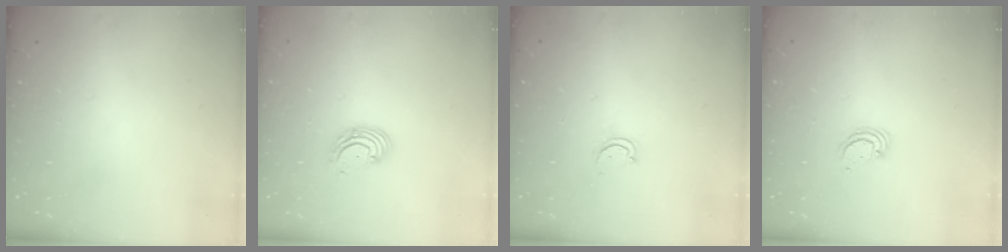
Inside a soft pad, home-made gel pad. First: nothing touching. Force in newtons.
{"total": 2.8, "press": 2.8, "slide": 0.2}
{"total": 2.7, "press": 2.7, "slide": 0.3}
{"total": 2.3, "press": 2.3, "slide": 0.1}